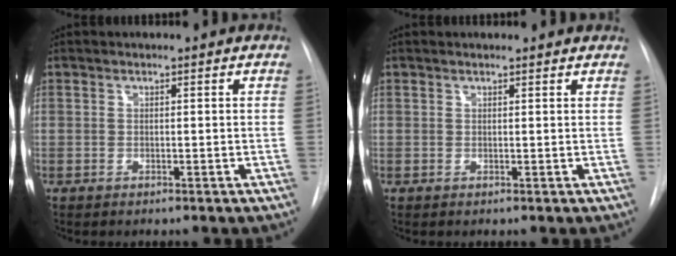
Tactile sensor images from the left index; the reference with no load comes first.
{"total": 1.9, "force": [1.8, 0.3, 0.4], "torque": [-0.010, 0.010, 0.014]}